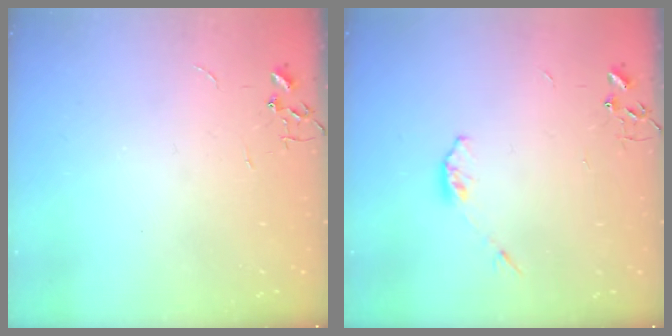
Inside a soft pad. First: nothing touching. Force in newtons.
{"total": 3.1, "press": 3.1, "slide": 0.5}